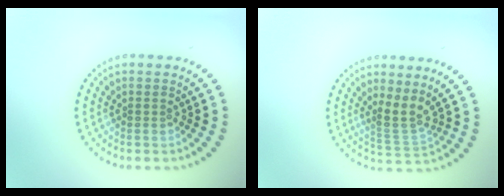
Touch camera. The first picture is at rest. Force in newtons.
{"total": 2.7, "press": 2.0, "slide": 1.9}